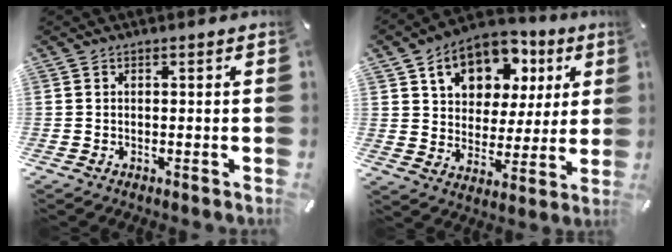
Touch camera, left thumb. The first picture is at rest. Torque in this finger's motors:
{"motor_torque": [2.17, 2.18, 1.59, -1.18, 0.20]}